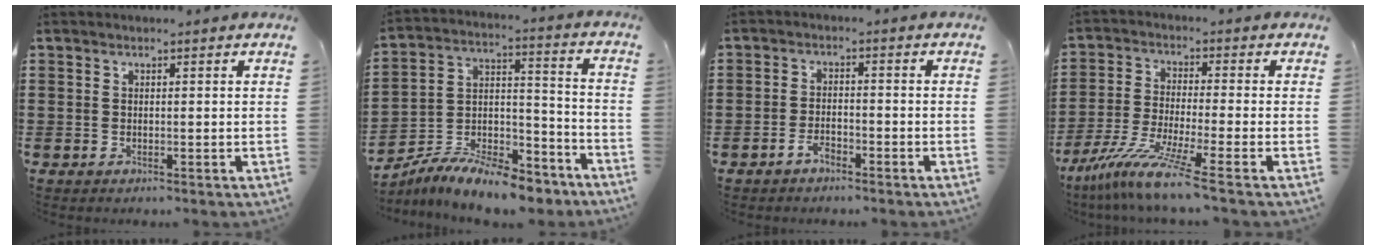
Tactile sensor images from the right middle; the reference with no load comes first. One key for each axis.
{"total": 9.5, "fx": -8.6, "fy": 1.8, "fz": 3.5, "tx": -0.056, "ty": 0.021, "tz": -0.167}
{"total": 2.6, "fx": -2.2, "fy": 1.1, "fz": 1.0, "tx": -0.028, "ty": 0.002, "tz": -0.045}
{"total": 8.2, "fx": -6.2, "fy": -0.7, "fz": 5.3, "tx": -0.118, "ty": -0.022, "tz": -0.124}